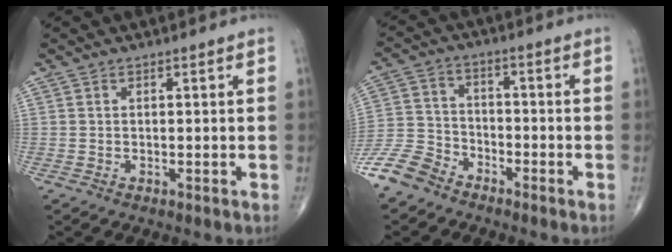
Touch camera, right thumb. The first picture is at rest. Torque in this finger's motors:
{"motor_torque": [3.32, 1.68, 0.35, -0.73, 0.00]}